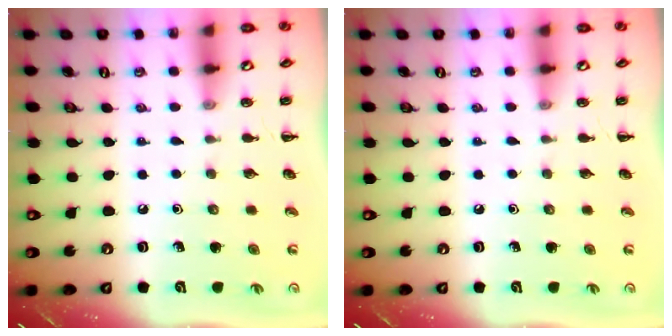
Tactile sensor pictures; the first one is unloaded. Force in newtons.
{"total": 0.0}